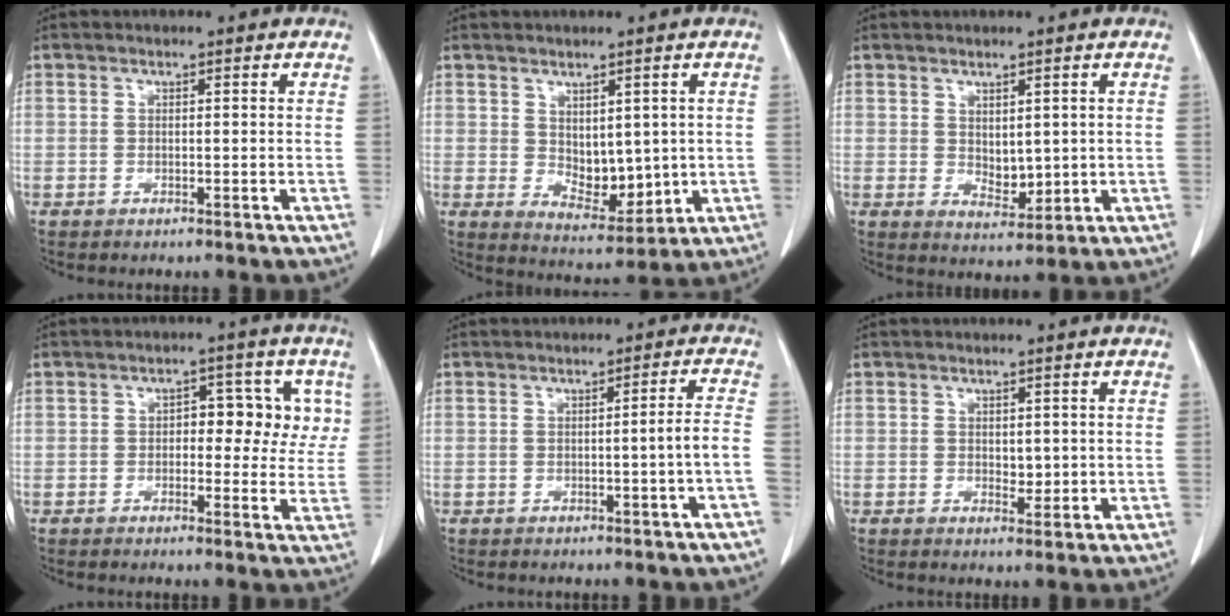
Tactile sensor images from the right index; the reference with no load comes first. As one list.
[{"total": 7.0, "force": [0.6, 3.9, 5.8], "torque": [-0.083, -0.007, 0.030]}, {"total": 4.3, "force": [0.6, 2.4, 3.5], "torque": [-0.056, -0.007, 0.024]}, {"total": 7.0, "force": [1.5, 3.6, 5.8], "torque": [-0.060, 0.020, 0.017]}, {"total": 3.3, "force": [-0.7, -0.8, 3.1], "torque": [-0.043, 0.000, -0.010]}, {"total": 2.3, "force": [0.3, 1.4, 1.8], "torque": [-0.023, -0.007, 0.011]}]